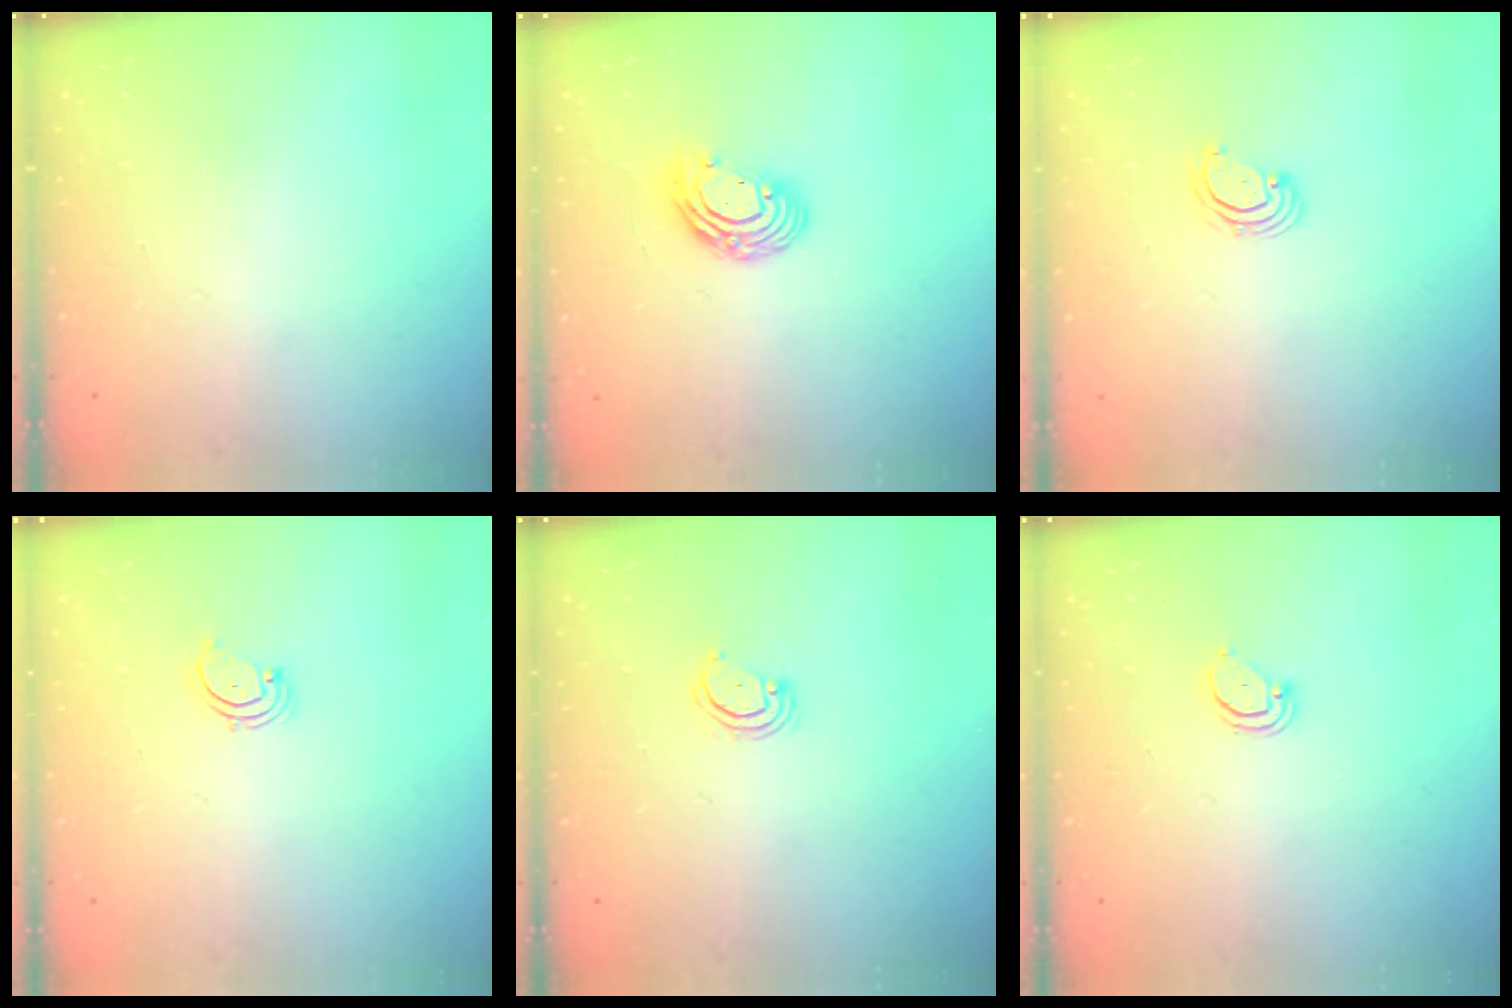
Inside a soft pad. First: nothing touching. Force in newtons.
{"total": 9.2, "press": 9.2, "slide": 0.6}
{"total": 2.7, "press": 2.6, "slide": 0.6}
{"total": 1.7, "press": 1.6, "slide": 0.2}
{"total": 2.9, "press": 2.8, "slide": 0.4}
{"total": 2.6, "press": 2.6, "slide": 0.2}